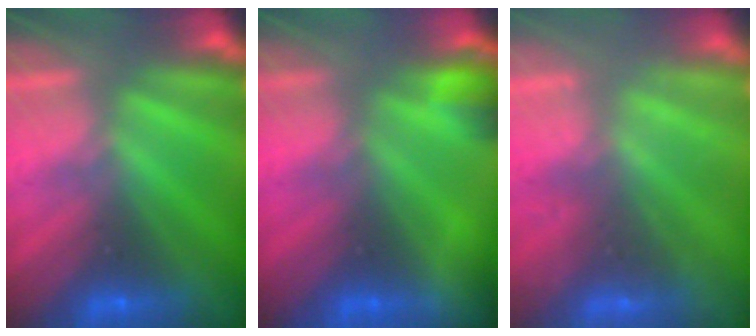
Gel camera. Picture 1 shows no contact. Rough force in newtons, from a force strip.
{"total": 4.9}
{"total": 2.2}